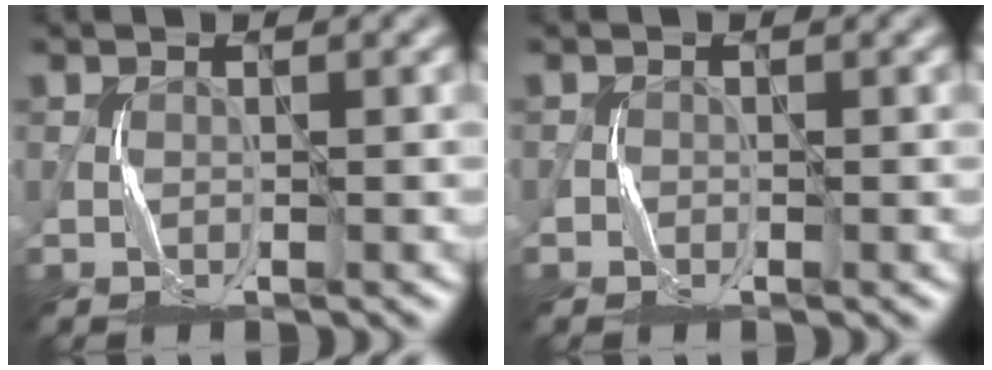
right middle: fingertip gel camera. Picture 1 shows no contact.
{"total": 0.5, "force": [-0.3, 0.4, 0.0], "torque": [0.002, -0.001, -0.007]}